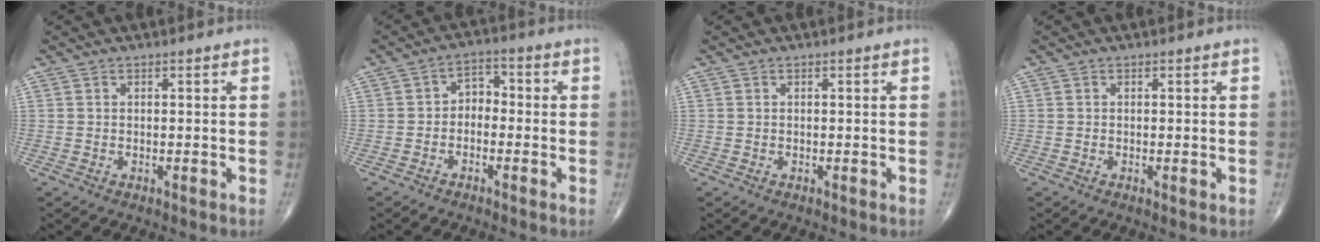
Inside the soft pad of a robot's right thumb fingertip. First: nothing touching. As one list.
[{"total": 4.2, "force": [-0.9, 3.1, 2.7], "torque": [-0.023, 0.024, -0.030]}, {"total": 0.0}, {"total": 0.6, "force": [-0.1, 0.1, 0.6], "torque": [-0.011, -0.003, -0.004]}]